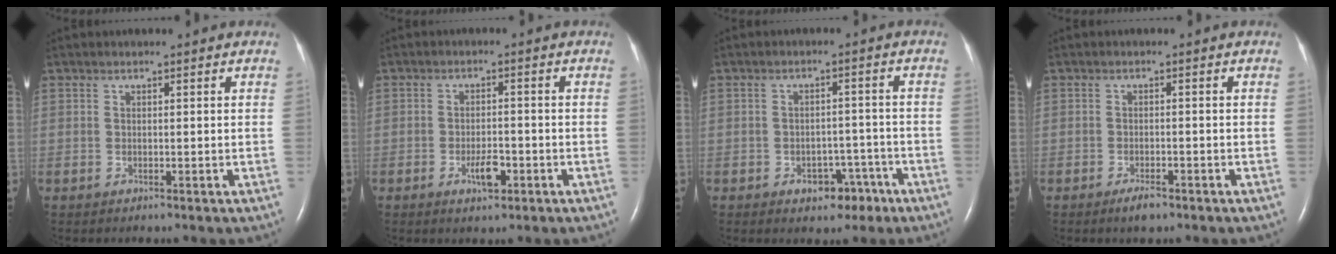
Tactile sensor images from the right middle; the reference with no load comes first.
{"total": 3.4, "force": [-1.6, 1.2, 2.8], "torque": [-0.051, 0.001, -0.025]}
{"total": 4.7, "force": [-2.7, 3.1, 2.3], "torque": [-0.026, 0.015, -0.031]}
{"total": 2.3, "force": [-1.7, 0.7, 1.4], "torque": [-0.032, -0.002, -0.027]}